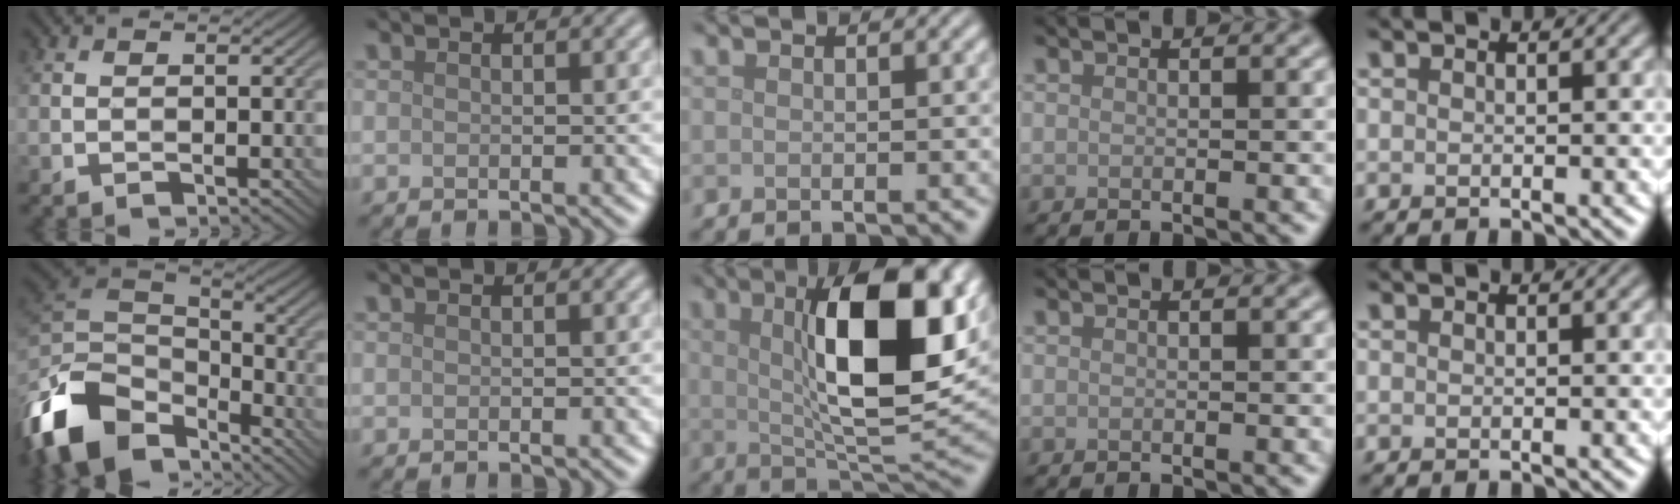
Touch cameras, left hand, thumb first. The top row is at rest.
{"thumb": {"total": 14.2, "force": [-8.4, 8.6, 7.5], "torque": [-0.208, -0.006, -0.166]}, "middle": {"total": 12.1, "force": [2.8, 3.8, 11.1], "torque": [-0.172, 0.004, 0.048]}}